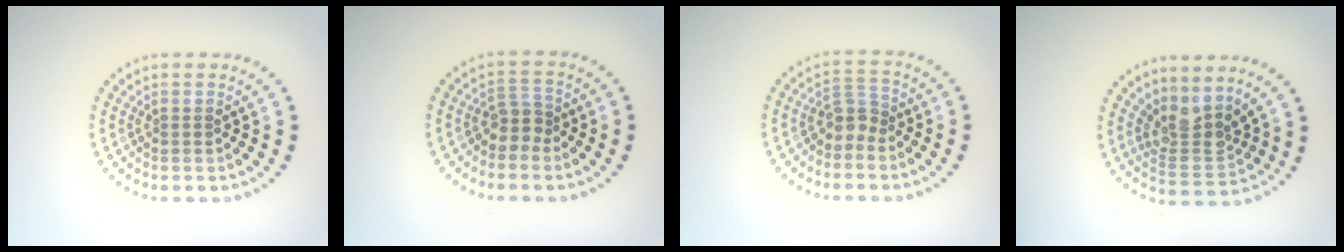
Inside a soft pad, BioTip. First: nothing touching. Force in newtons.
{"total": 2.1, "press": 1.6, "slide": 1.4}
{"total": 2.2, "press": 1.8, "slide": 1.4}
{"total": 3.3, "press": 2.6, "slide": 2.0}